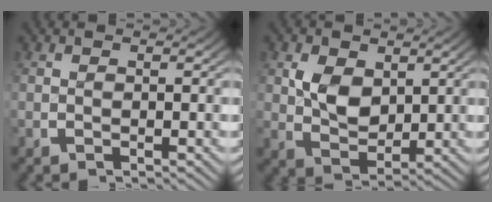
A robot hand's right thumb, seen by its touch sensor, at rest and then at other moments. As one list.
[{"total": 4.4, "force": [1.0, 3.4, 2.7], "torque": [-0.062, -0.026, 0.031]}]